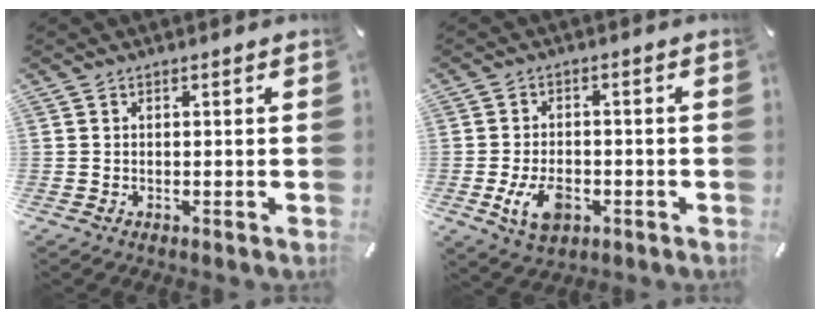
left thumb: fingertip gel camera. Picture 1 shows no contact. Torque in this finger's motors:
{"motor_torque": [1.02, 1.16, 0.63, 0.24, 0.17]}